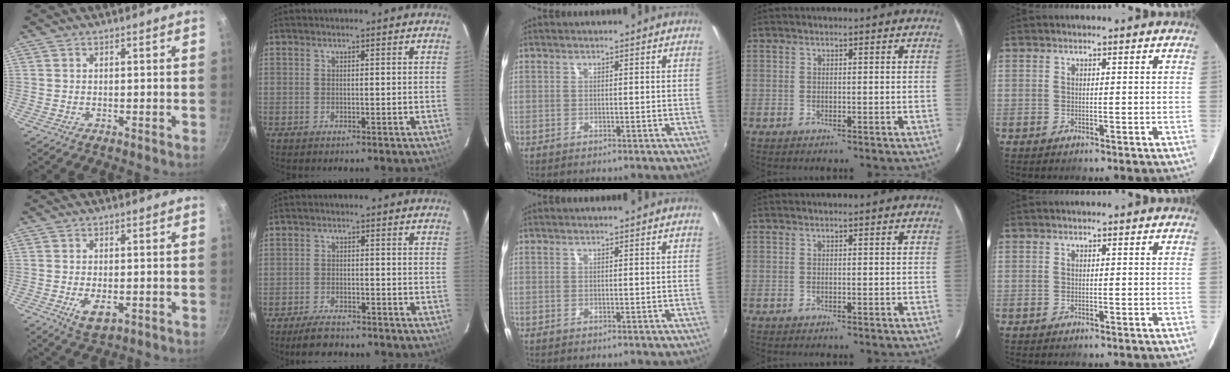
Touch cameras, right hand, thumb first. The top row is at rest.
{"thumb": {"total": 5.4, "force": [-1.5, 2.8, 4.3], "torque": [-0.071, -0.005, -0.018]}, "index": {"total": 5.5, "force": [-4.8, 1.7, 2.2], "torque": [-0.060, -0.002, -0.080]}}